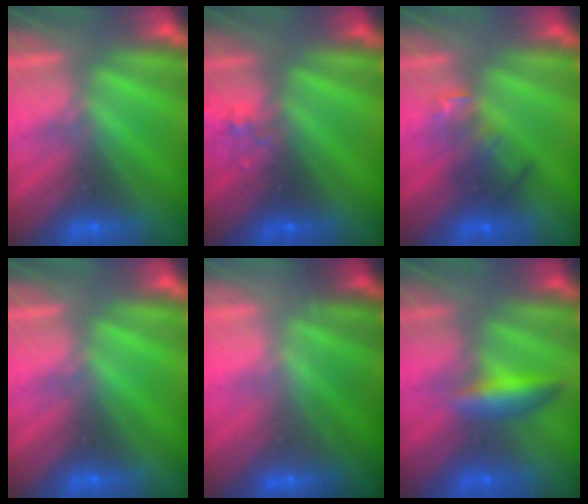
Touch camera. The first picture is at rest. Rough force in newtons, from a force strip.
{"total": 2.3}
{"total": 2.4}
{"total": 0.0}
{"total": 1.8}
{"total": 2.4}